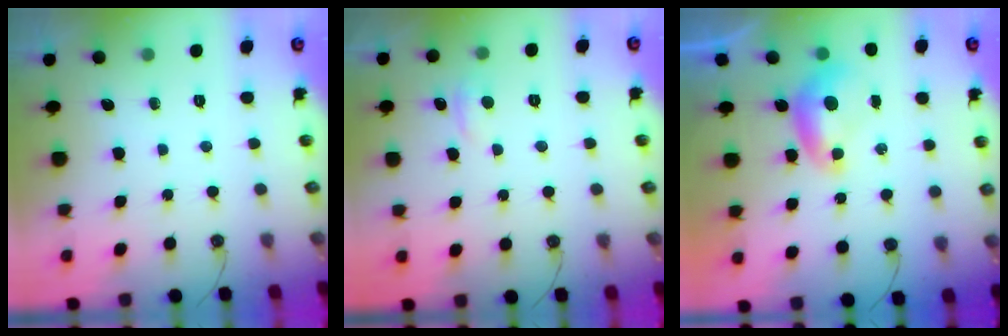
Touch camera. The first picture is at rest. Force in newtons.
{"total": 2.1, "press": 2.0, "slide": 0.6}
{"total": 0.0}